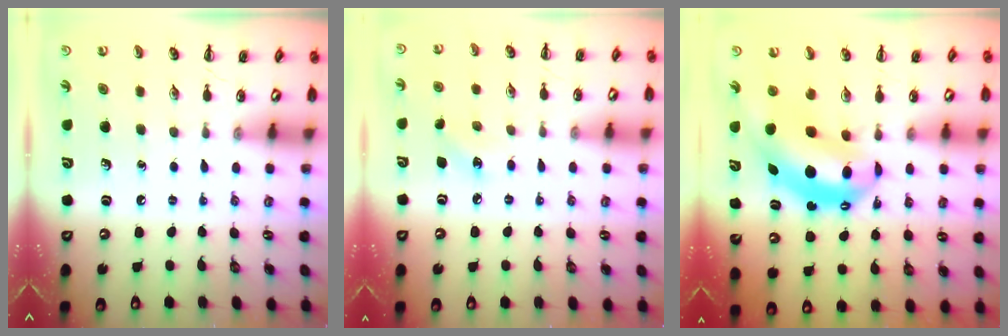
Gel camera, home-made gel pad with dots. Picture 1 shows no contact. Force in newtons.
{"total": 6.1, "press": 5.9, "slide": 1.7}
{"total": 8.0, "press": 7.7, "slide": 1.9}